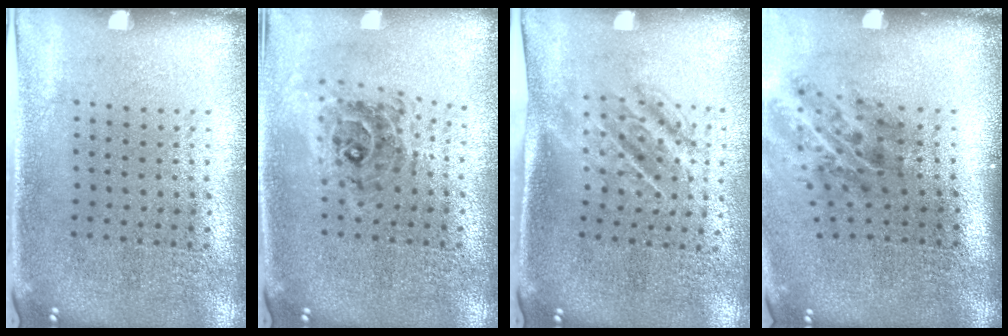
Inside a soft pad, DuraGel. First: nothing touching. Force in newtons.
{"total": 0.8, "press": 0.8, "slide": 0.2}
{"total": 1.7, "press": 1.3, "slide": 1.1}
{"total": 2.1, "press": 1.3, "slide": 1.7}